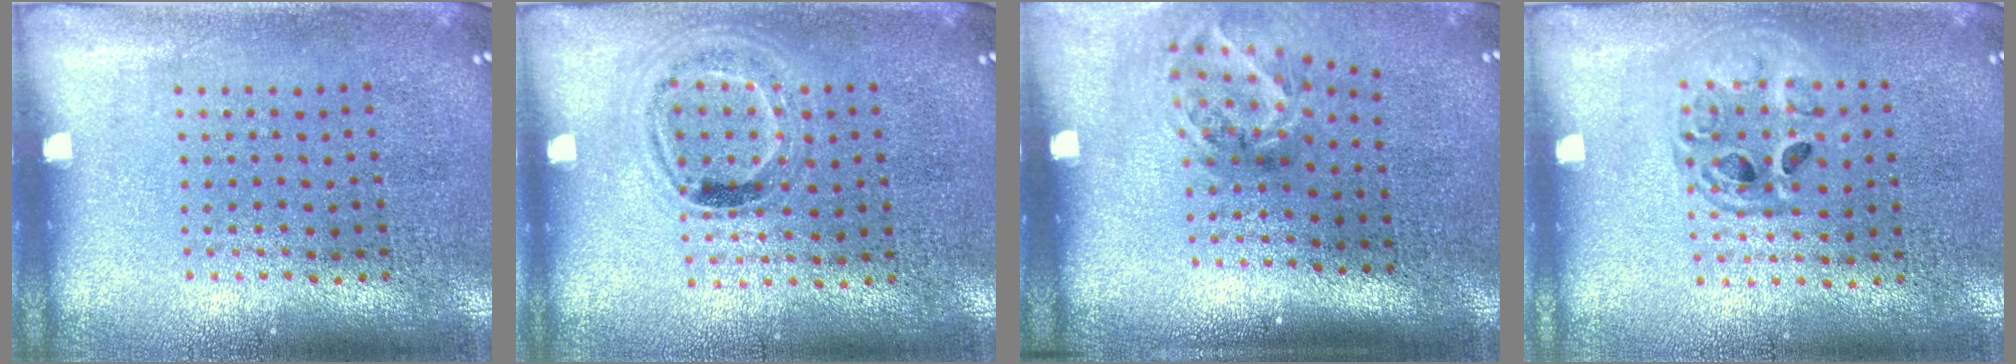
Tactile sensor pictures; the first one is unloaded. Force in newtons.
{"total": 1.0, "press": 0.9, "slide": 0.5}
{"total": 1.9, "press": 1.2, "slide": 1.5}
{"total": 1.5, "press": 1.3, "slide": 0.7}